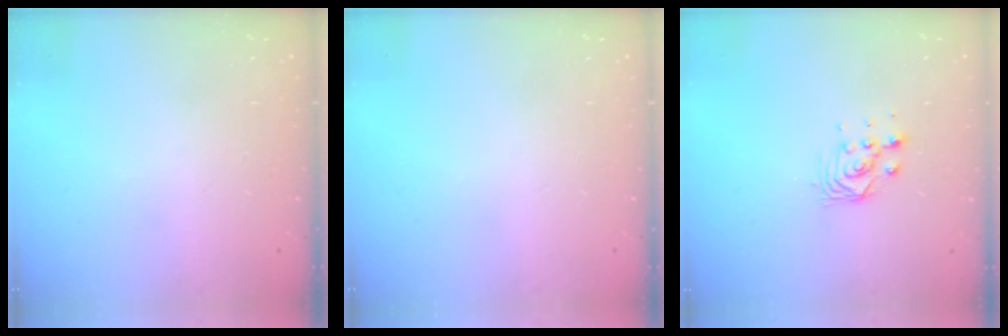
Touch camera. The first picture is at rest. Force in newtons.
{"total": 0.0}
{"total": 3.5, "press": 3.4, "slide": 0.8}